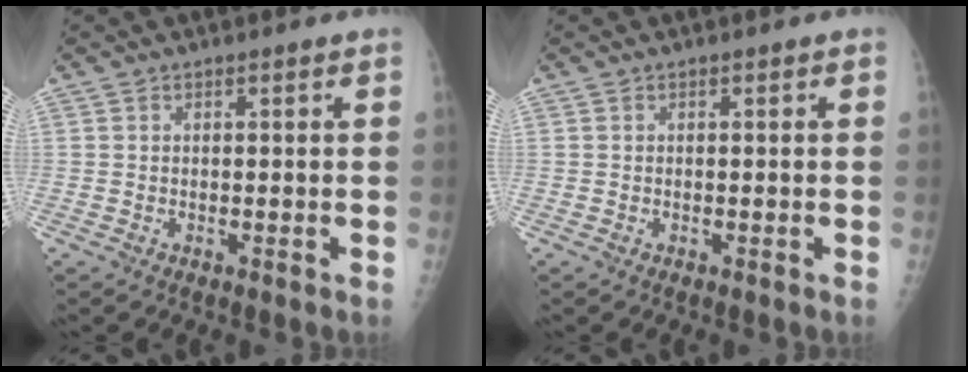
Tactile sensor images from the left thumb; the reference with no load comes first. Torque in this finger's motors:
{"motor_torque": [0.00, 0.00, -0.03, 0.01, 0.00]}